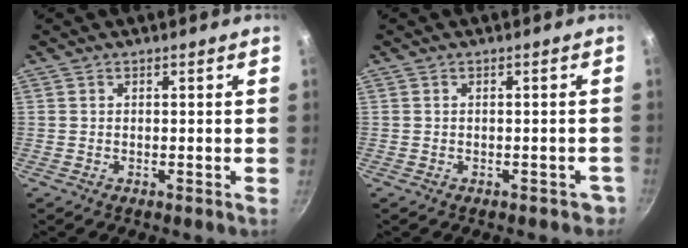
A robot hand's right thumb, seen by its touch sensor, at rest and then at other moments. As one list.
[{"total": 2.2, "force": [-1.3, 1.4, 0.9], "torque": [0.010, 0.026, 0.002]}]